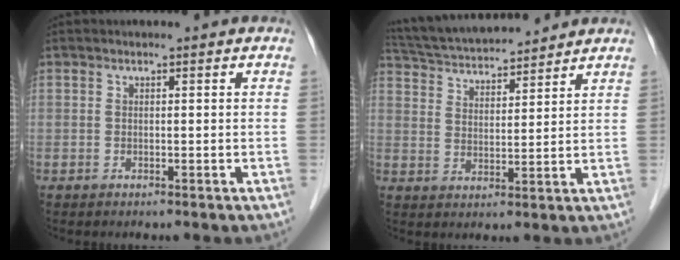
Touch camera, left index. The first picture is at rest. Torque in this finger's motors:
{"motor_torque": [-0.12, -0.49, 0.12, 0.04]}